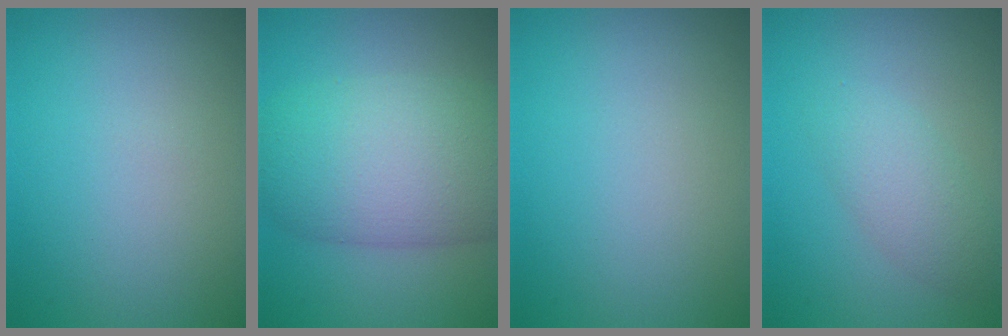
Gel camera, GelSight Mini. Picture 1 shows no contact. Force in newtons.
{"total": 9.8, "press": 9.8, "slide": 0.4}
{"total": 0.0}
{"total": 2.7, "press": 2.7, "slide": 0.0}